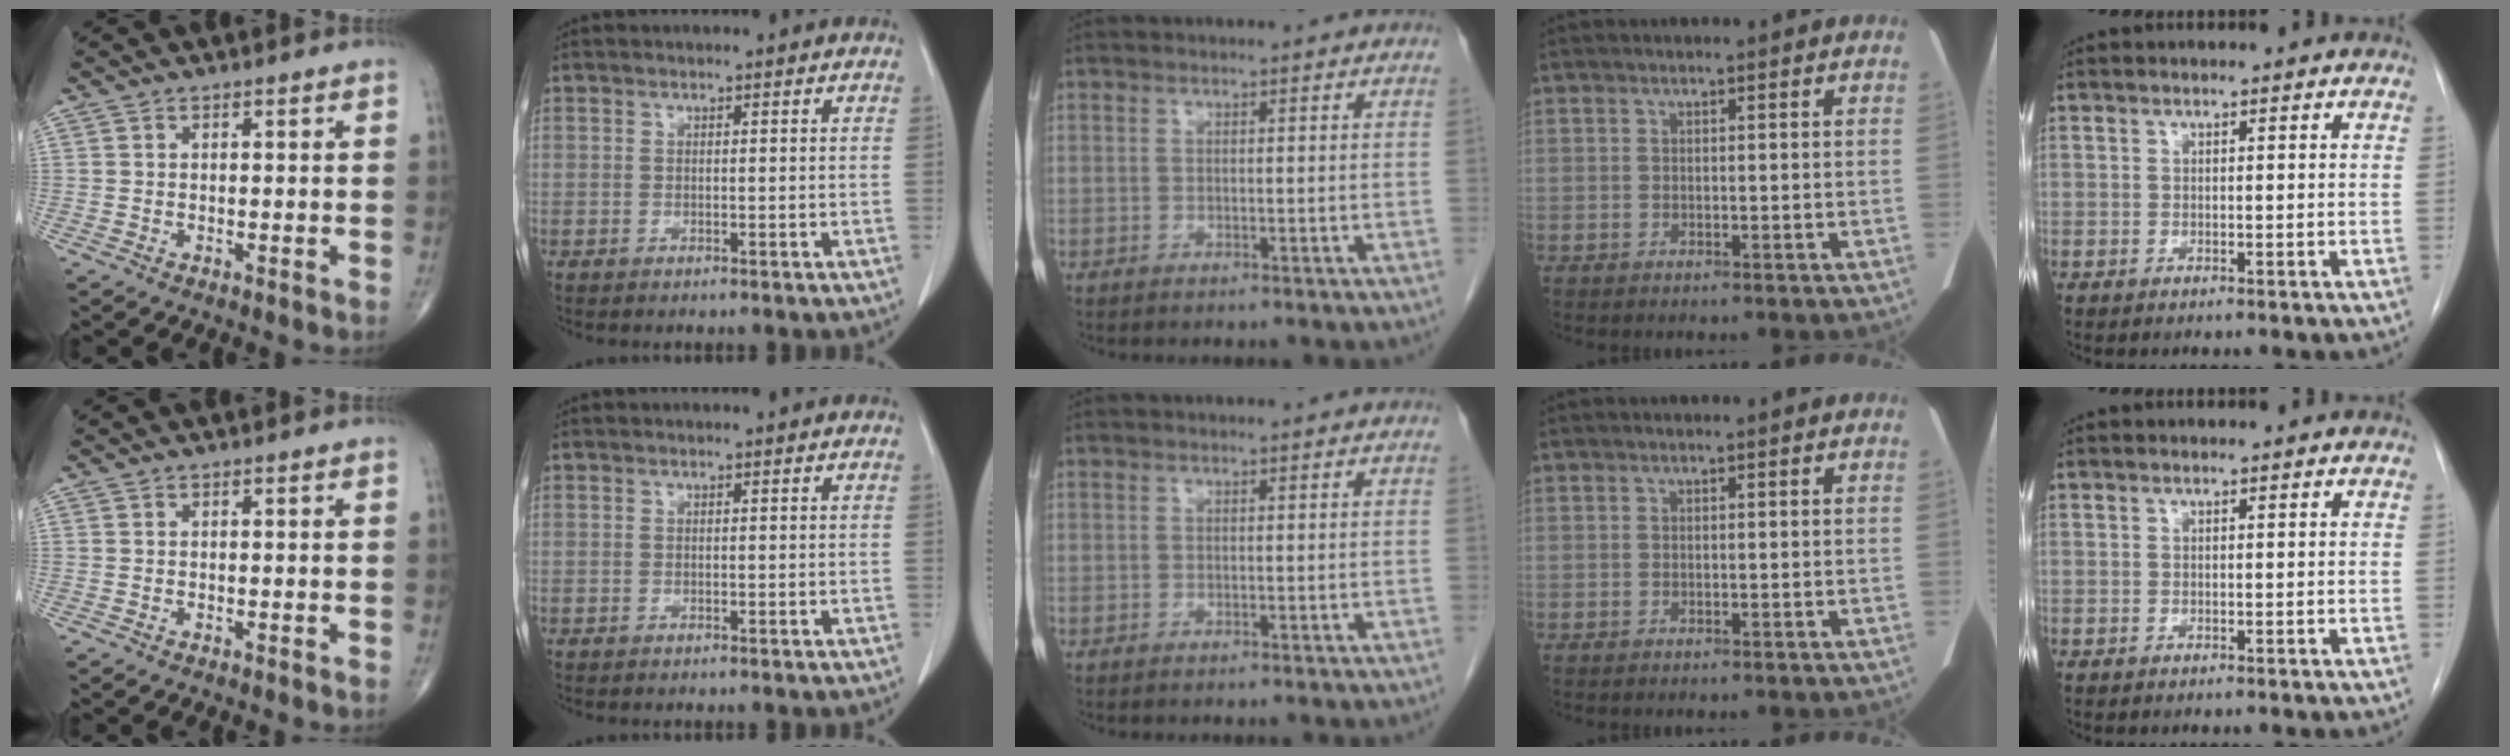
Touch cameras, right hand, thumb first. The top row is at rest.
{}